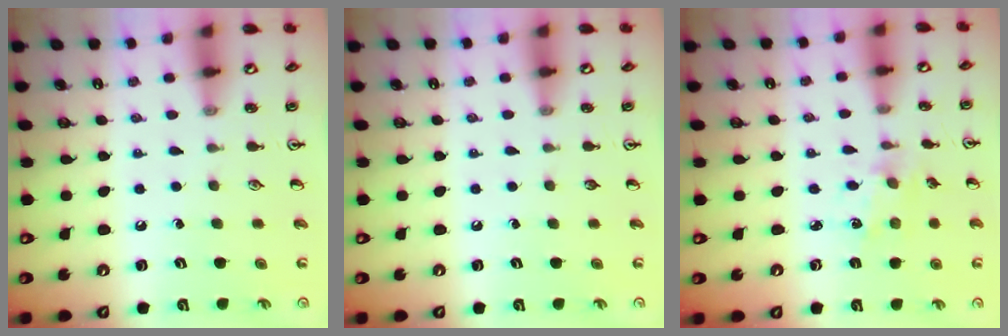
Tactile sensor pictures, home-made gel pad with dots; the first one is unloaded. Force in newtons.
{"total": 0.0}
{"total": 2.0, "press": 2.0, "slide": 0.5}